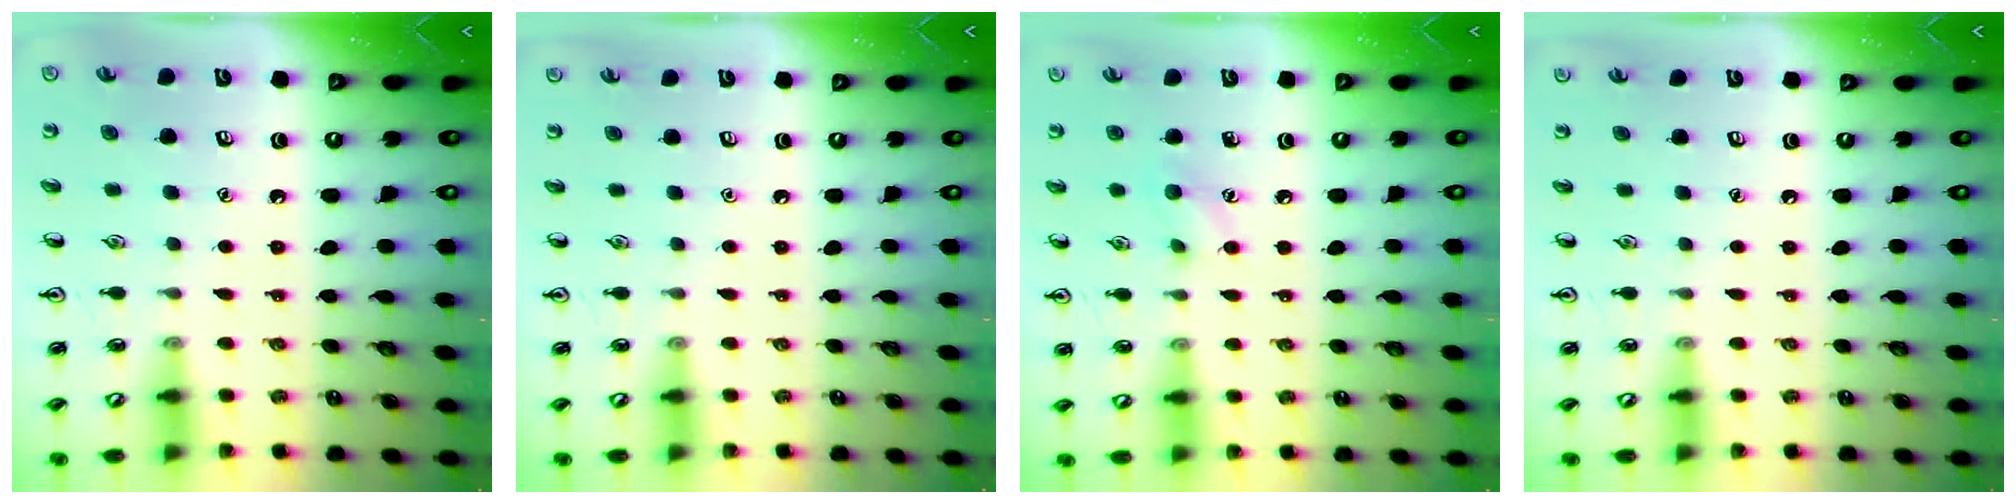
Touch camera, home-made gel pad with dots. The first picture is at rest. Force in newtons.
{"total": 0.0}
{"total": 7.1, "press": 6.9, "slide": 1.8}
{"total": 0.0}